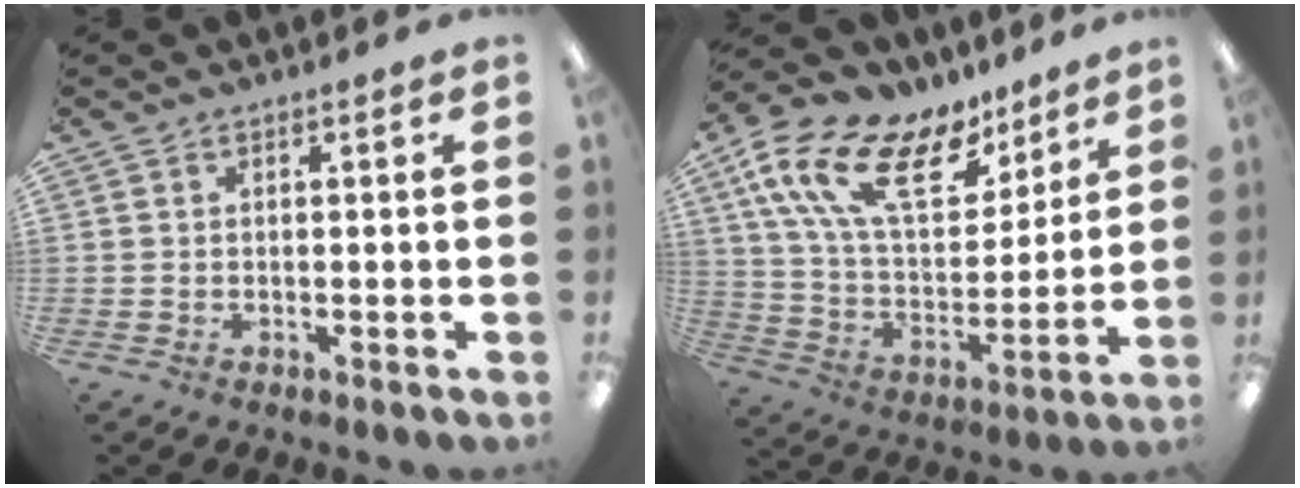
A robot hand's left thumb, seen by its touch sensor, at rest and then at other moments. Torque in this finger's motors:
{"motor_torque": [0.76, 0.74, 1.64, -1.13, 0.42]}